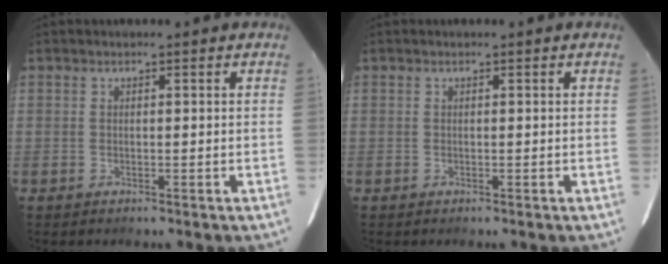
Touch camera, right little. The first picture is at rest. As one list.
[{"total": 0.0}]